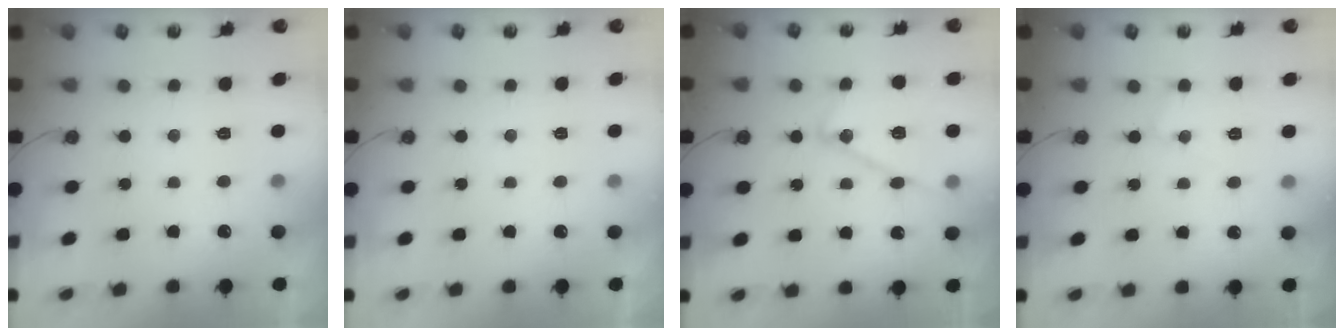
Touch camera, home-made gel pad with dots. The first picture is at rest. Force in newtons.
{"total": 2.3, "press": 2.2, "slide": 0.4}
{"total": 16.2, "press": 16.2, "slide": 1.1}
{"total": 5.8, "press": 5.8, "slide": 0.6}